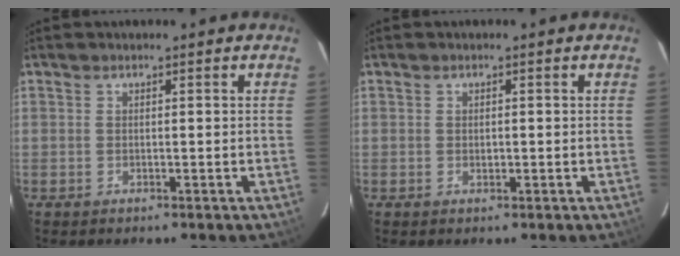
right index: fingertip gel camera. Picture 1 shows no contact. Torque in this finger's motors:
{"motor_torque": [-0.07, 0.04, -0.01, 0.00]}